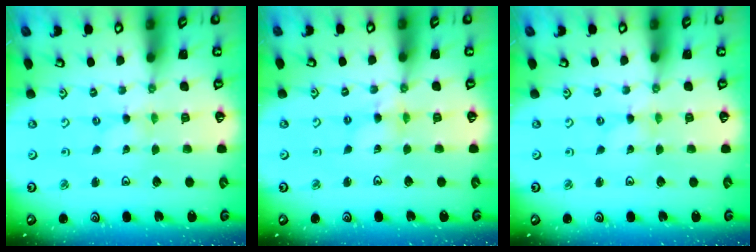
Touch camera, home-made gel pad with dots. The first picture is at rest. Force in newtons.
{"total": 3.9, "press": 3.9, "slide": 0.3}
{"total": 0.0}